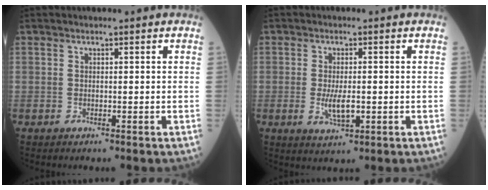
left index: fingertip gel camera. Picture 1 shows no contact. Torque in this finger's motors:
{"motor_torque": [0.10, 0.04, 0.13, 0.03]}